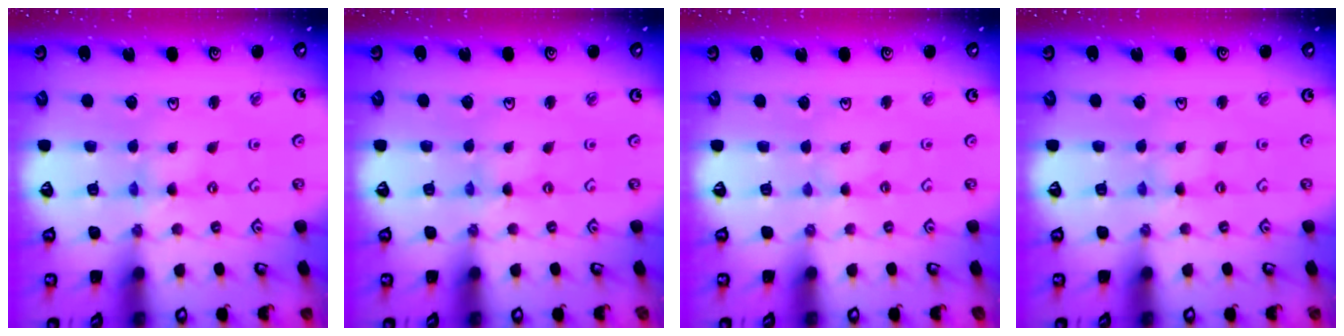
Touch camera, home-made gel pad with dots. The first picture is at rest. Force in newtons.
{"total": 0.0}
{"total": 0.0}
{"total": 0.0}